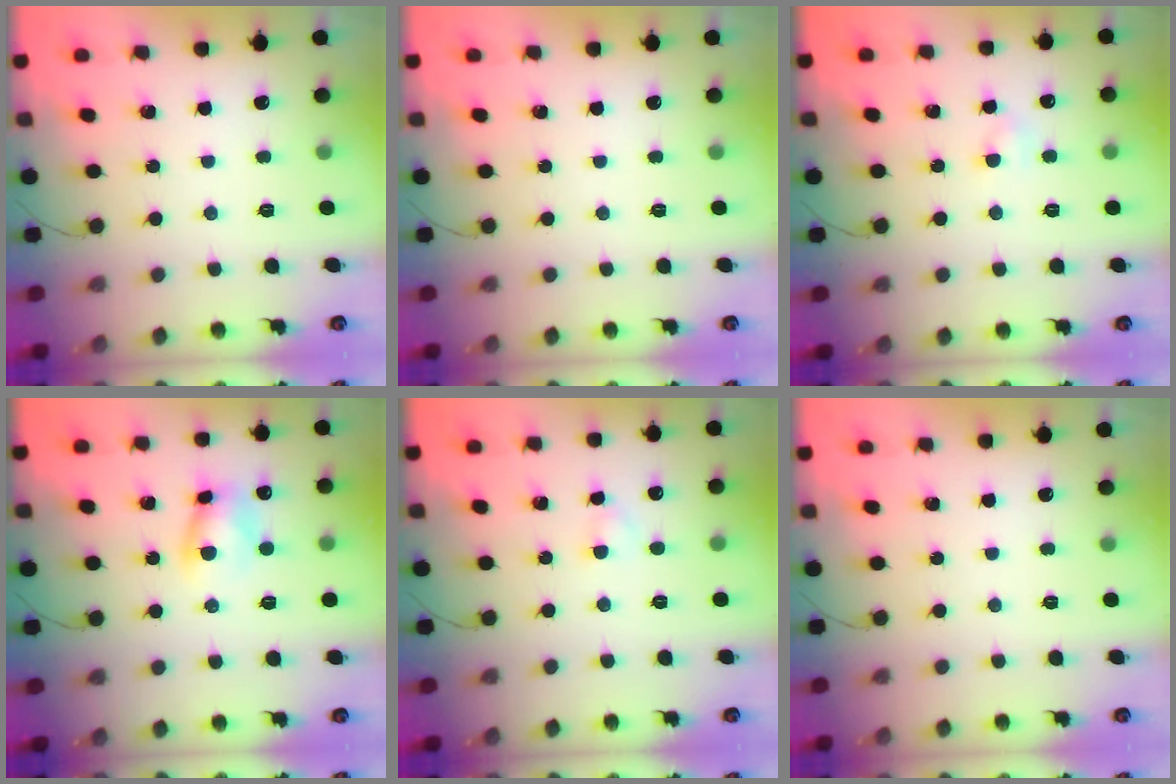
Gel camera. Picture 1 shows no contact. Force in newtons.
{"total": 0.0}
{"total": 3.0, "press": 2.8, "slide": 1.0}
{"total": 6.9, "press": 6.8, "slide": 0.3}
{"total": 1.9, "press": 1.7, "slide": 0.9}
{"total": 0.0}